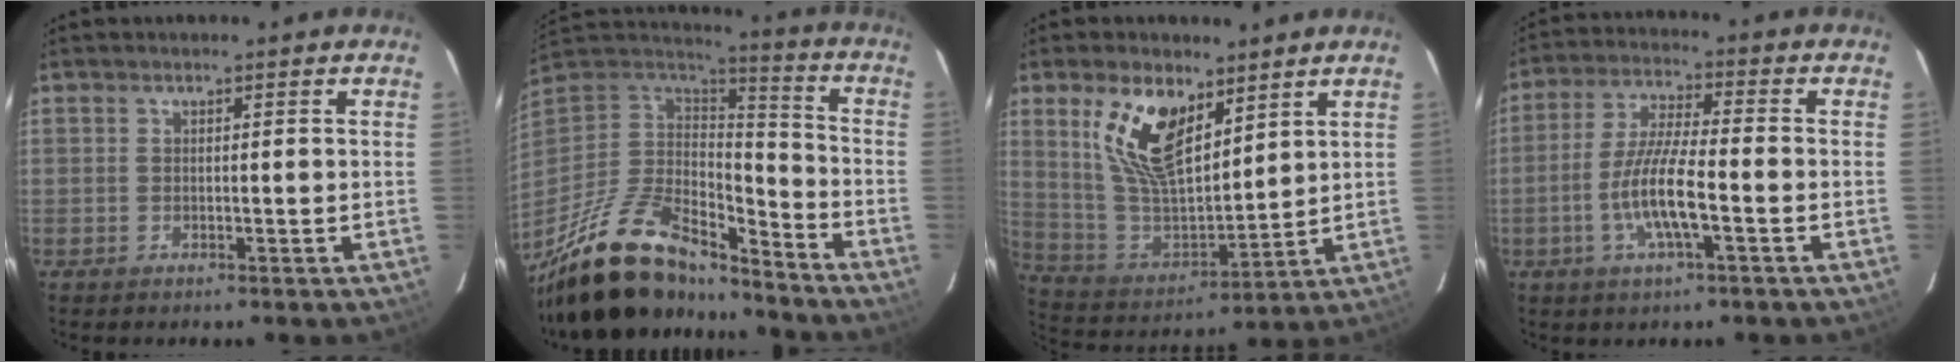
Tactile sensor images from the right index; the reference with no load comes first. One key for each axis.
{"total": 24.5, "fx": -19.0, "fy": 9.2, "fz": 12.5, "tx": -0.252, "ty": -0.006, "tz": -0.318}
{"total": 15.6, "fx": 8.2, "fy": 7.4, "fz": 11.0, "tx": -0.217, "ty": 0.004, "tz": 0.172}
{"total": 10.1, "fx": -3.4, "fy": 1.6, "fz": 9.4, "tx": -0.188, "ty": -0.003, "tz": -0.064}